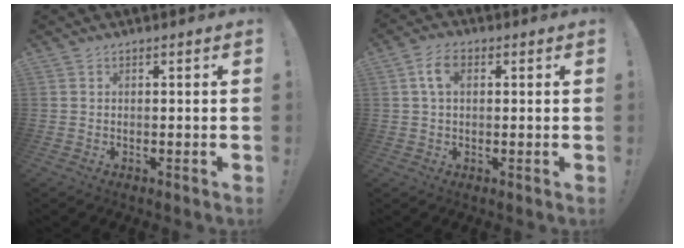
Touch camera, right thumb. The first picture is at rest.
{"total": 6.1, "force": [1.8, 3.7, 4.6], "torque": [-0.088, 0.005, 0.030]}